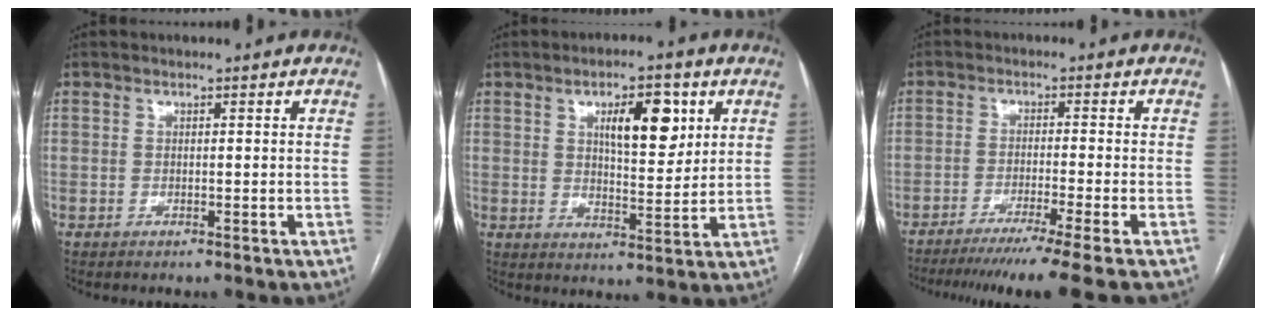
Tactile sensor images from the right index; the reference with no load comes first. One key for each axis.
{"total": 8.9, "fx": 3.6, "fy": 3.1, "fz": 7.5, "tx": -0.118, "ty": 0.004, "tz": 0.059}
{"total": 12.1, "fx": -9.8, "fy": -2.5, "fz": 6.6, "tx": -0.080, "ty": -0.037, "tz": -0.149}